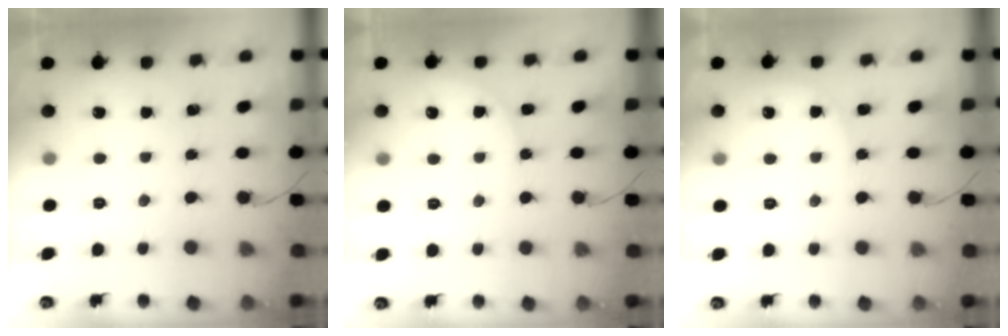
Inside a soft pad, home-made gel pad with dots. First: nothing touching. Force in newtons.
{"total": 6.5, "press": 6.5, "slide": 0.6}
{"total": 5.2, "press": 5.2, "slide": 0.5}